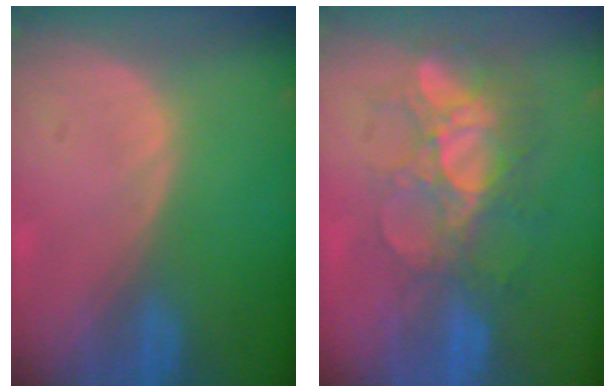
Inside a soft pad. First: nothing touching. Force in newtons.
{"total": 9.8, "press": 8.5, "slide": 4.8}